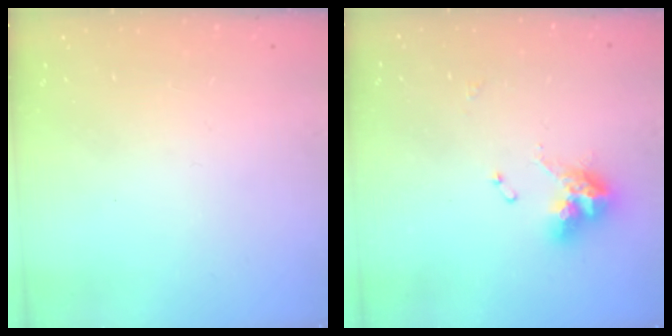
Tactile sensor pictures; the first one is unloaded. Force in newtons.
{"total": 11.3, "press": 11.2, "slide": 1.0}